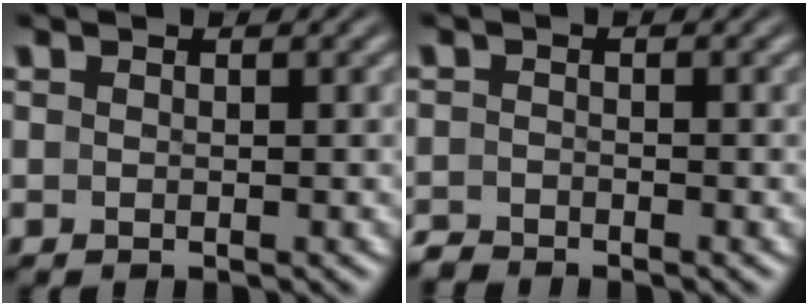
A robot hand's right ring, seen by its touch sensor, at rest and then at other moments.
{"total": 1.7, "force": [-1.7, 0.3, -0.1], "torque": [0.000, -0.010, -0.030]}